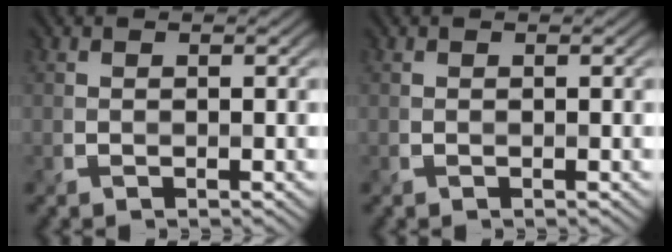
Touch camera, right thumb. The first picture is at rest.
{"total": 0.0}